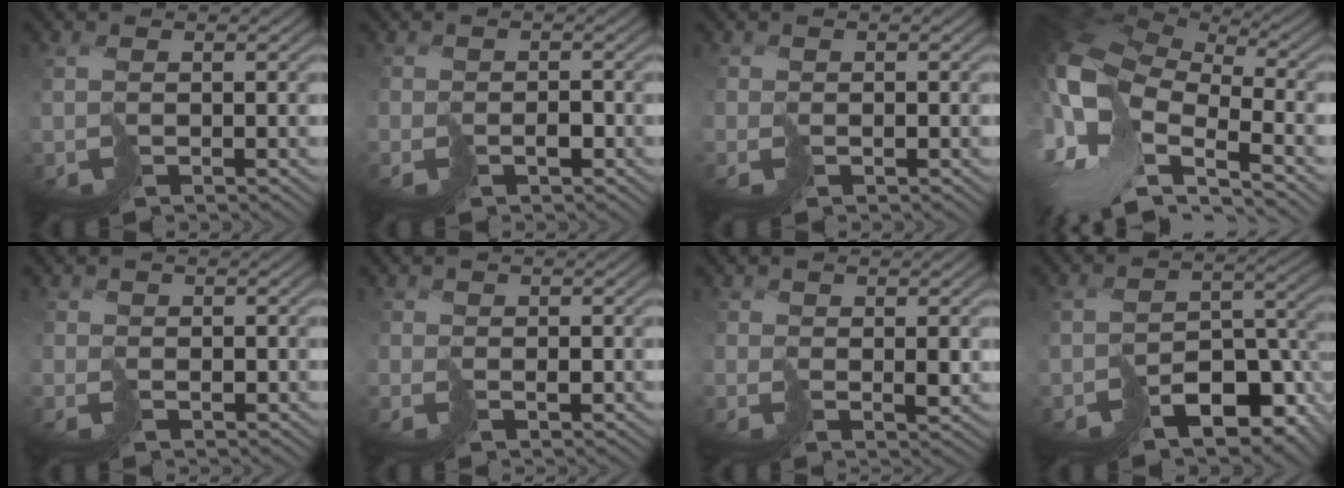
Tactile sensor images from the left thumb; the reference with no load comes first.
{"total": 1.0, "force": [-0.8, 0.5, -0.1], "torque": [0.017, 0.003, -0.014]}
{"total": 1.0, "force": [-0.1, -0.1, -0.9], "torque": [0.027, 0.000, -0.004]}
{"total": 12.8, "force": [-3.1, 7.6, 9.8], "torque": [-0.259, -0.007, -0.055]}
{"total": 1.1, "force": [0.6, 0.1, -0.8], "torque": [0.021, 0.000, 0.015]}
{"total": 0.9, "force": [0.7, 0.0, -0.6], "torque": [0.015, 0.000, 0.017]}
{"total": 1.5, "force": [1.4, 0.6, 0.2], "torque": [-0.002, -0.004, 0.030]}
{"total": 9.2, "force": [-5.9, 4.7, 5.2], "torque": [-0.077, -0.015, -0.077]}